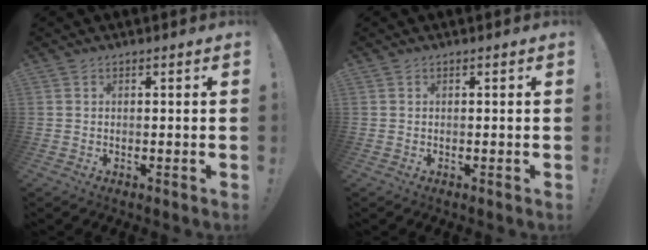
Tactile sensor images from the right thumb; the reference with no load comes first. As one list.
[{"total": 0.0}]